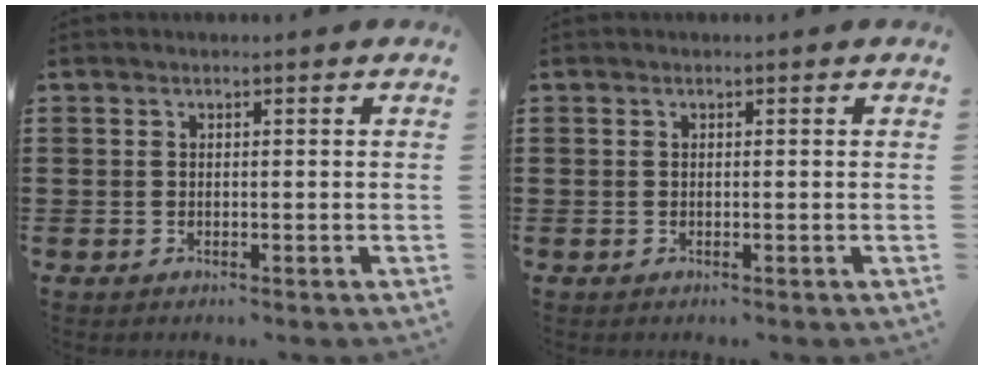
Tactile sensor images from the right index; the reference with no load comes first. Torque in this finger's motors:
{"motor_torque": [0.41, 0.49, 0.00, 0.01]}